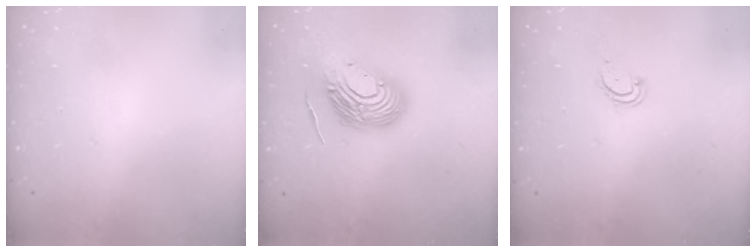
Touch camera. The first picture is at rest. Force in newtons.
{"total": 13.7, "press": 13.6, "slide": 1.8}
{"total": 2.3, "press": 2.3, "slide": 0.2}